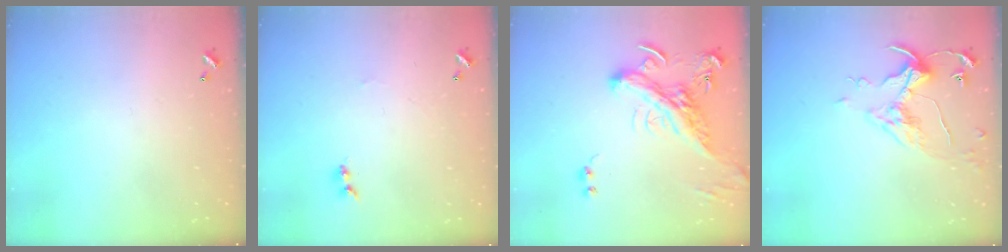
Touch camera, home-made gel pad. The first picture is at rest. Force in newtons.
{"total": 1.1, "press": 0.9, "slide": 0.5}
{"total": 4.8, "press": 4.4, "slide": 1.9}
{"total": 6.2, "press": 6.1, "slide": 0.8}